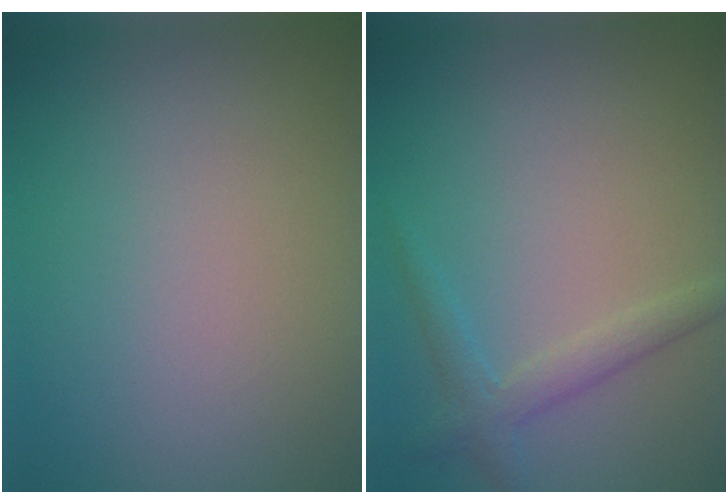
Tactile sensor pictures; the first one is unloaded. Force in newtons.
{"total": 2.3, "press": 2.3, "slide": 0.1}